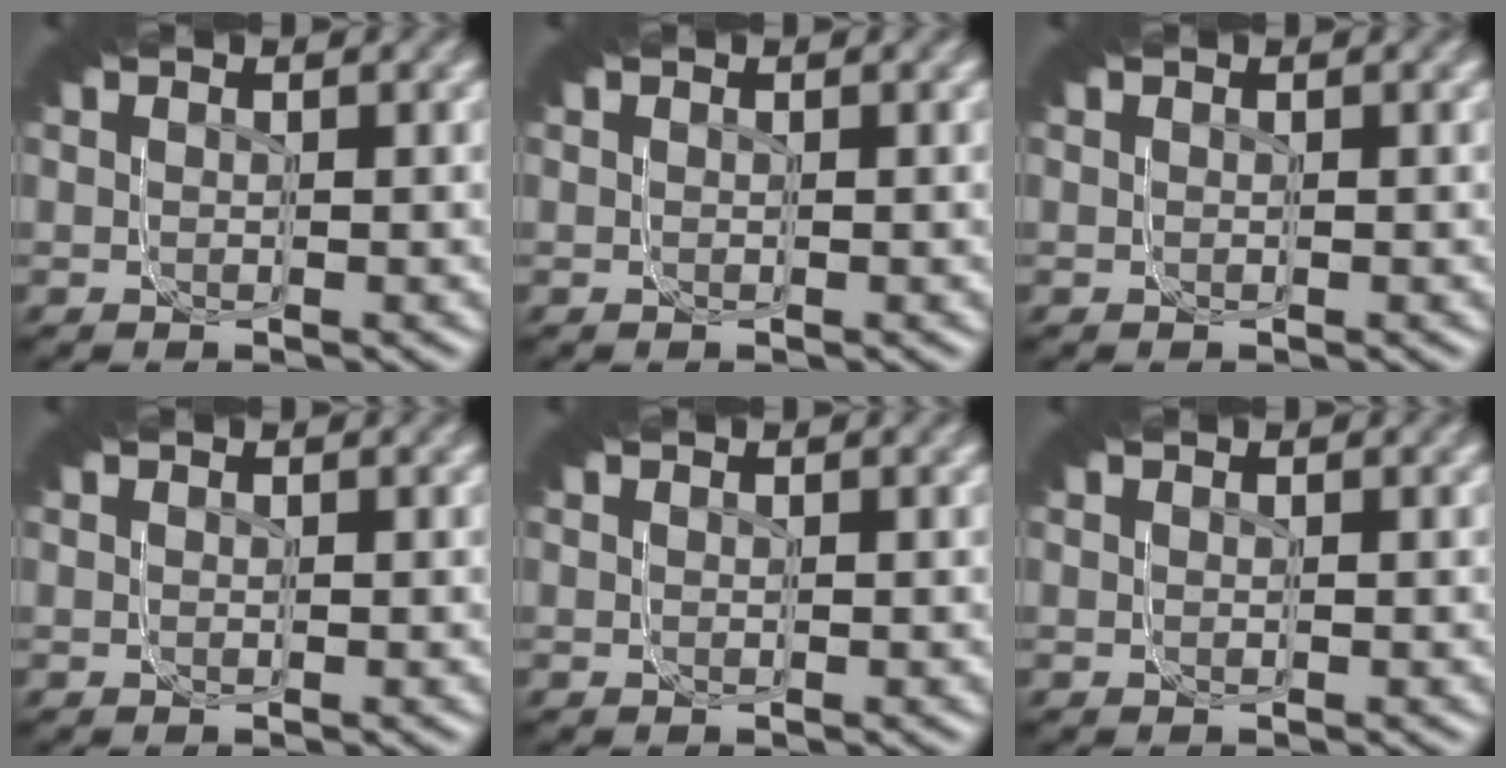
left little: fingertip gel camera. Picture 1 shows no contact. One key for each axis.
{"total": 0.0}
{"total": 0.0}
{"total": 0.0}
{"total": 0.0}
{"total": 0.0}